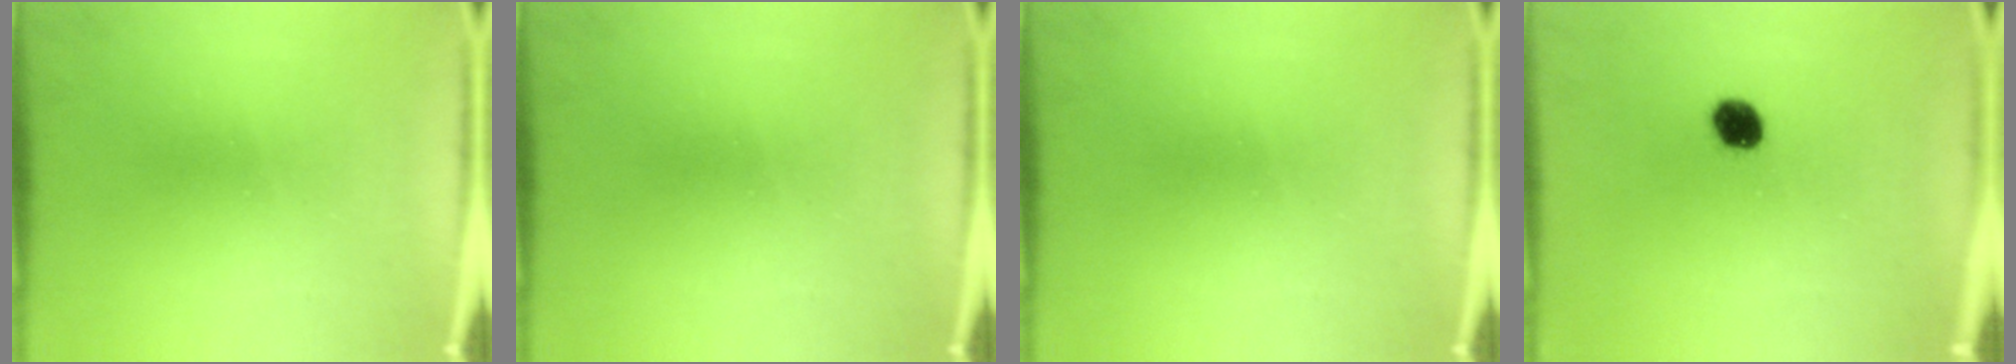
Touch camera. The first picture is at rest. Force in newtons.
{"total": 0.0}
{"total": 0.0}
{"total": 4.8}